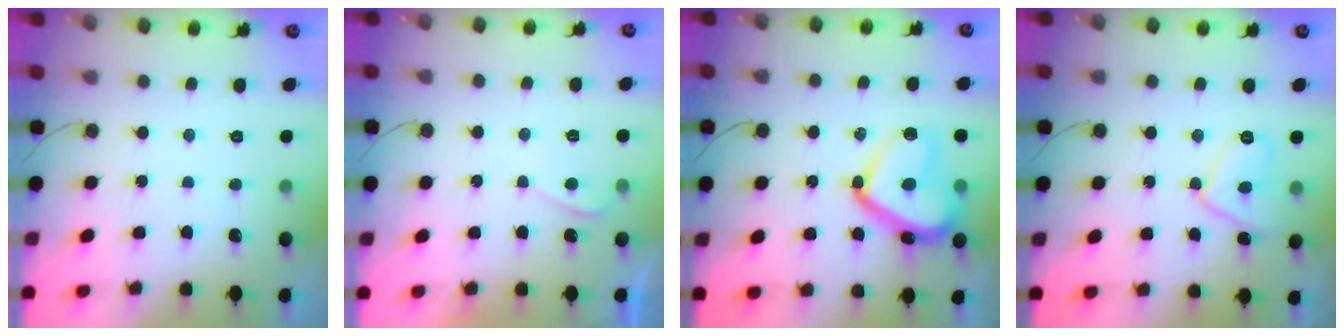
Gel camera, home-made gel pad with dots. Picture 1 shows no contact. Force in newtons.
{"total": 0.7, "press": 0.4, "slide": 0.5}
{"total": 17.5, "press": 17.4, "slide": 1.7}
{"total": 9.0, "press": 9.0, "slide": 0.7}